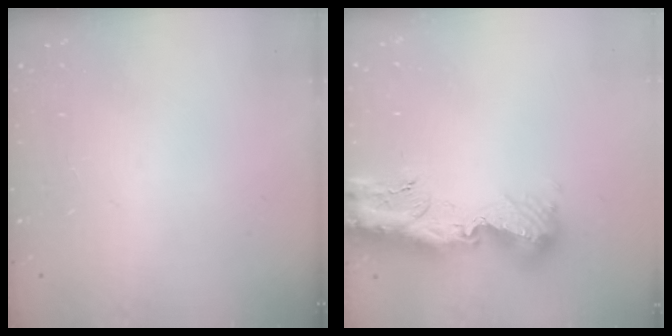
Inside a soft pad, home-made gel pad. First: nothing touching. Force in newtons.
{"total": 15.0, "press": 14.9, "slide": 1.7}